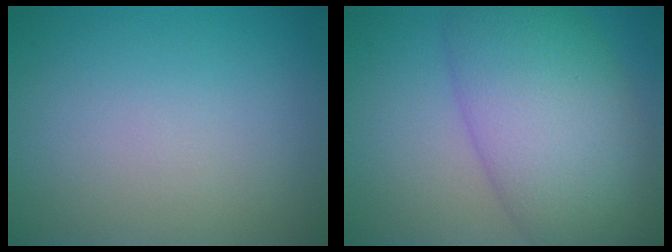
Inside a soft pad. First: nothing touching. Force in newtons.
{"total": 10.3, "press": 10.3, "slide": 0.3}